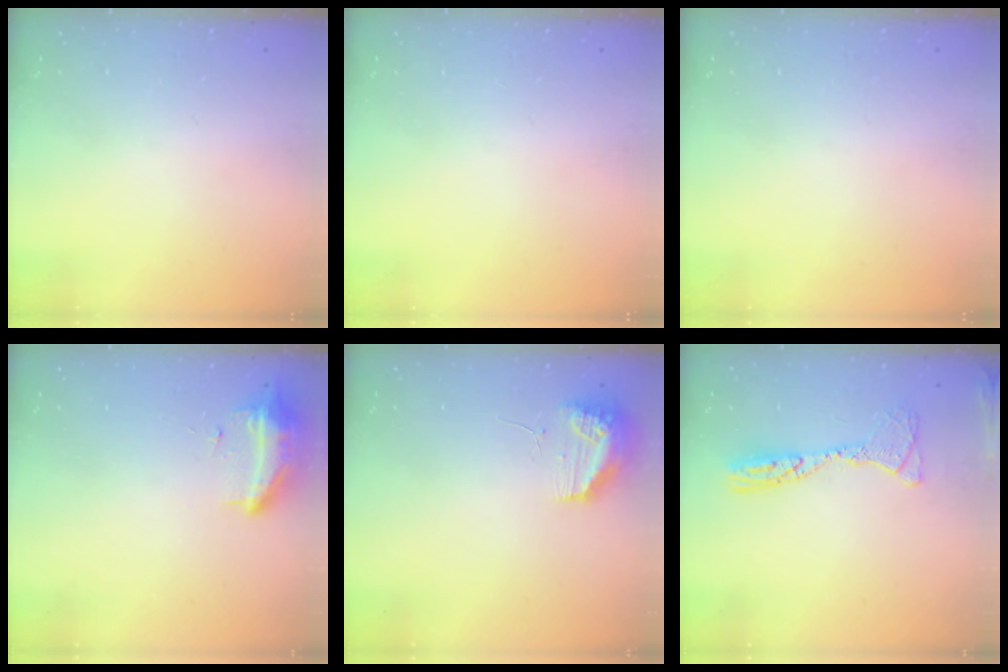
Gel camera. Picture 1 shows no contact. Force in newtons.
{"total": 0.0}
{"total": 0.0}
{"total": 9.5, "press": 9.2, "slide": 2.4}
{"total": 9.7, "press": 9.6, "slide": 1.5}
{"total": 12.2, "press": 12.1, "slide": 1.3}